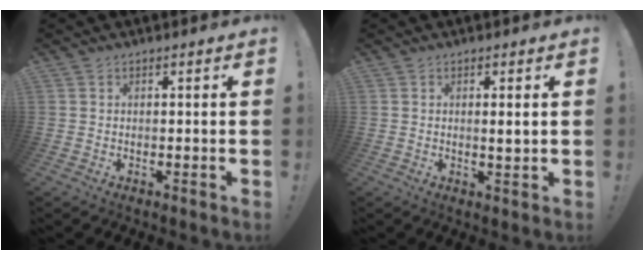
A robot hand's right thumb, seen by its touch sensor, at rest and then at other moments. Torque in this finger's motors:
{"motor_torque": [0.15, -0.46, 0.26, 0.16, 0.06]}